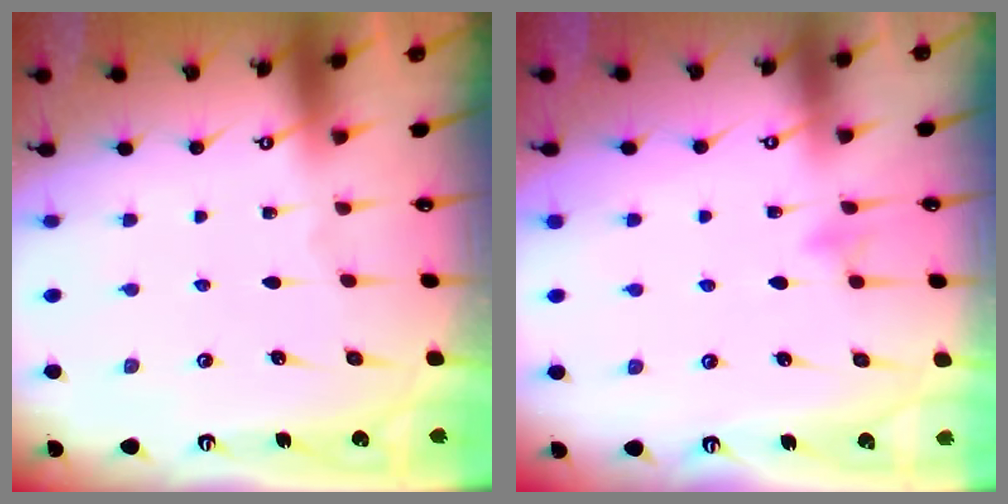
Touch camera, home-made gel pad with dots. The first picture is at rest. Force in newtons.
{"total": 5.3, "press": 5.1, "slide": 1.3}